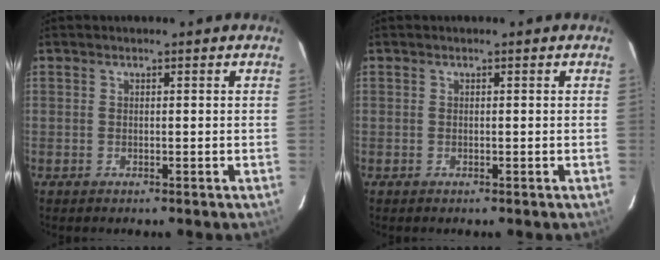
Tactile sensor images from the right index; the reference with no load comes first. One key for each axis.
{"total": 0.0}